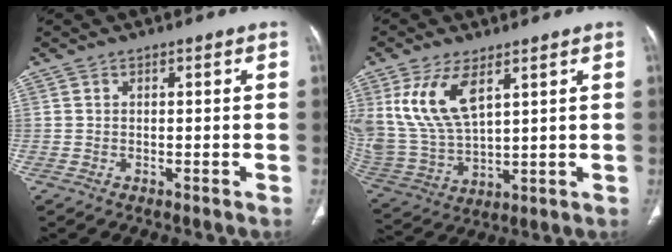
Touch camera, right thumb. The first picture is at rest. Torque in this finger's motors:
{"motor_torque": [0.36, 0.56, 1.38, 0.93, 0.21]}